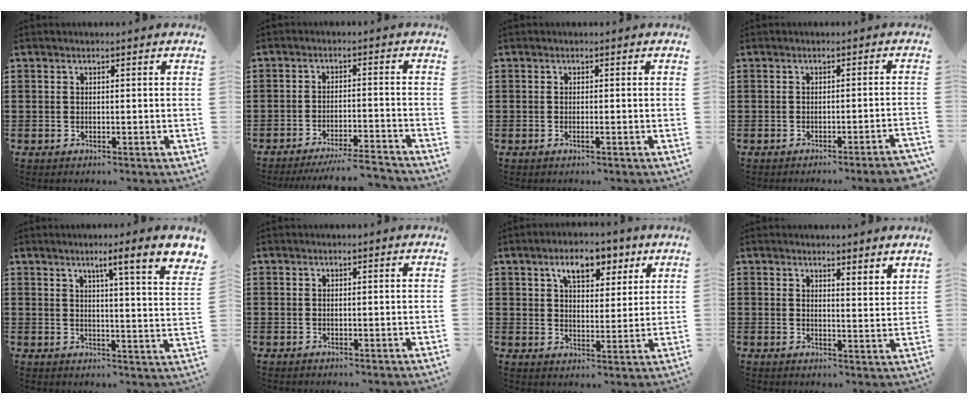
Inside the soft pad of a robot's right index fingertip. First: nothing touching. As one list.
[{"total": 4.5, "force": [-4.2, -0.4, 1.5], "torque": [-0.025, -0.010, -0.084]}, {"total": 0.7, "force": [-0.3, 0.0, 0.6], "torque": [-0.010, -0.004, -0.006]}, {"total": 2.2, "force": [-1.7, -0.4, 1.3], "torque": [-0.022, -0.004, -0.032]}, {"total": 5.6, "force": [3.3, -0.6, 4.6], "torque": [-0.077, -0.033, 0.039]}, {"total": 0.0}, {"total": 6.8, "force": [4.5, 3.3, 3.9], "torque": [-0.063, -0.003, 0.072]}, {"total": 2.6, "force": [2.6, 0.0, 0.2], "torque": [-0.013, -0.004, 0.051]}]